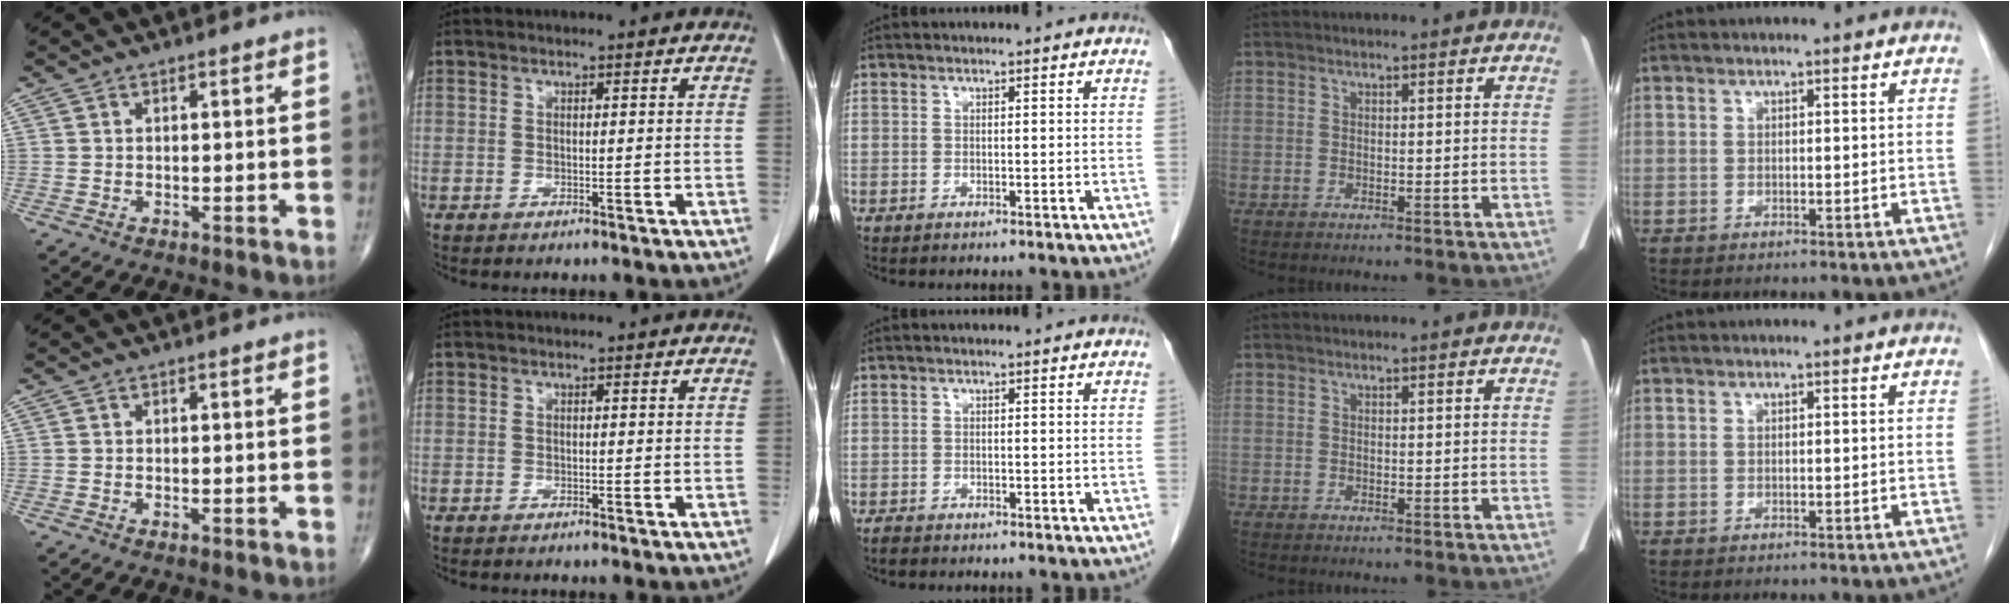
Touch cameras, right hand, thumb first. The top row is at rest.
{"middle": {"total": 1.0, "force": [-0.9, 0.4, 0.3], "torque": [-0.013, -0.001, -0.015]}}